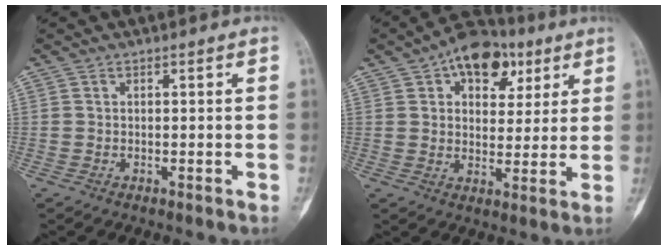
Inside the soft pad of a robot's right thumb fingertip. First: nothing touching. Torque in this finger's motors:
{"motor_torque": [0.79, 1.04, -0.01, 0.17, 0.06]}